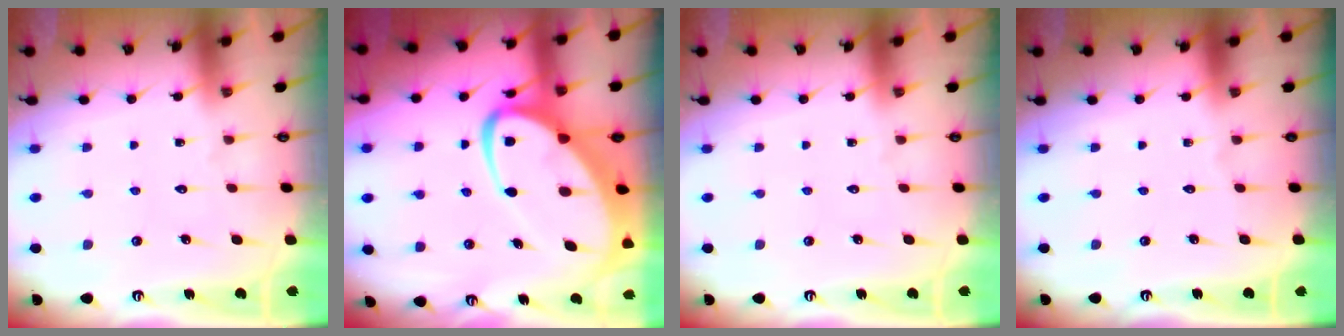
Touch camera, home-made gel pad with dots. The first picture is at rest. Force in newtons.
{"total": 12.5, "press": 12.4, "slide": 1.3}
{"total": 0.0}
{"total": 0.0}